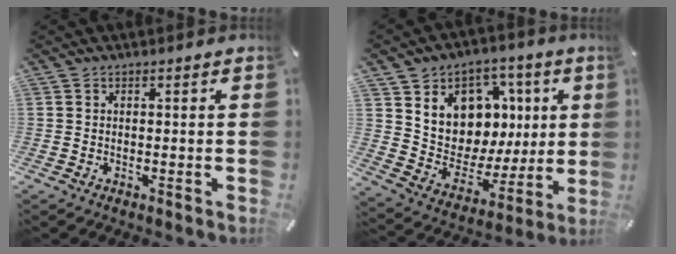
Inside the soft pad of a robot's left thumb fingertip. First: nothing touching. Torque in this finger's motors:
{"motor_torque": [2.55, 2.46, 1.35, -1.23, 0.09]}